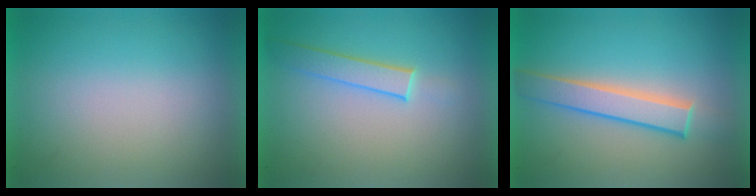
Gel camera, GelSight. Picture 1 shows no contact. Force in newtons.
{"total": 1.9}
{"total": 3.3}